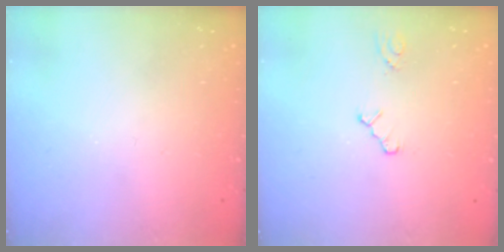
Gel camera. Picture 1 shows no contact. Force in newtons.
{"total": 2.0, "press": 2.0, "slide": 0.4}